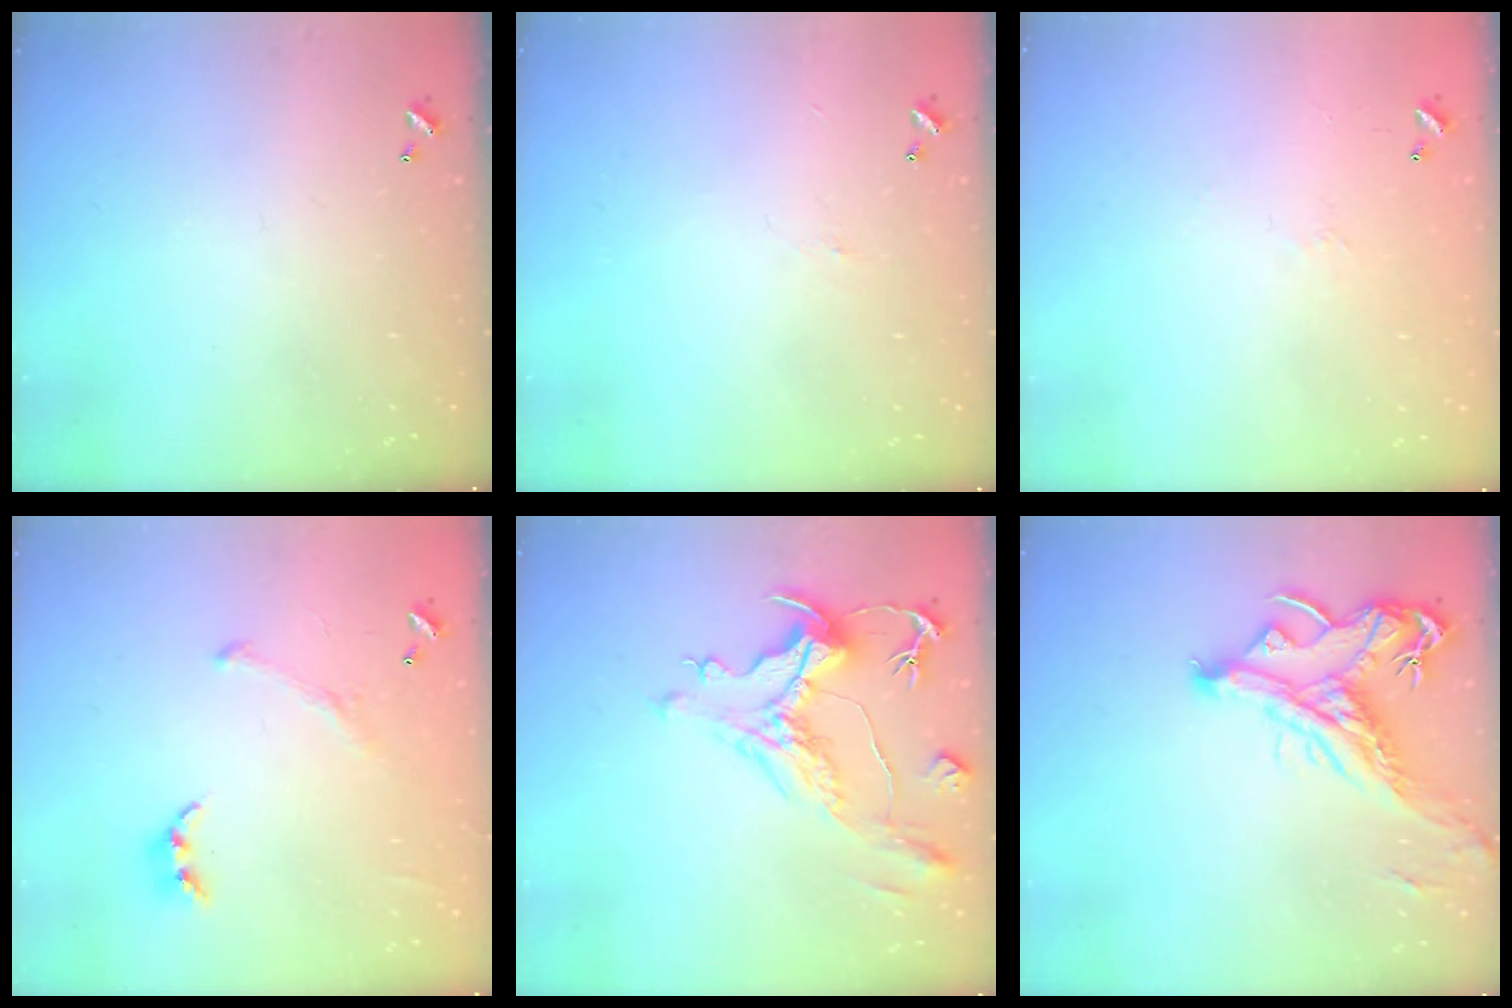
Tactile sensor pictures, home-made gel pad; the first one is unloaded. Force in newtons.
{"total": 1.8, "press": 1.7, "slide": 0.6}
{"total": 6.6, "press": 6.6, "slide": 0.8}
{"total": 2.3, "press": 2.1, "slide": 1.0}
{"total": 1.9, "press": 0.8, "slide": 1.7}
{"total": 3.5, "press": 3.3, "slide": 1.3}